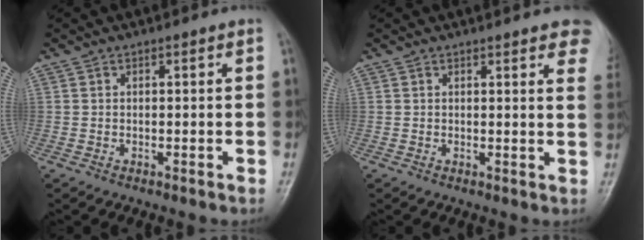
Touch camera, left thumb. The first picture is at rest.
{"total": 8.6, "force": [6.1, 2.1, 5.6], "torque": [-0.041, -0.016, 0.059]}